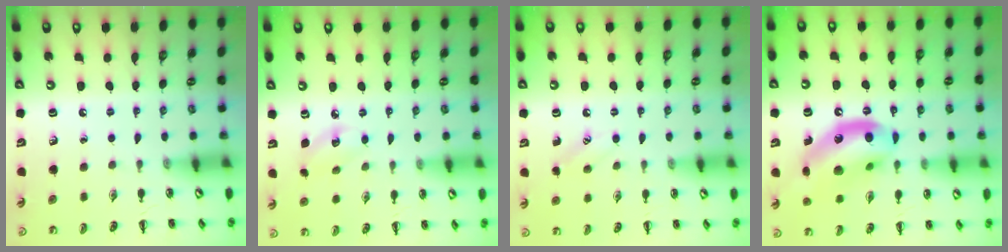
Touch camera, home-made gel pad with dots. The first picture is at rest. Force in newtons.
{"total": 4.6, "press": 4.6, "slide": 0.6}
{"total": 6.6, "press": 6.4, "slide": 1.4}
{"total": 17.3, "press": 16.7, "slide": 4.4}